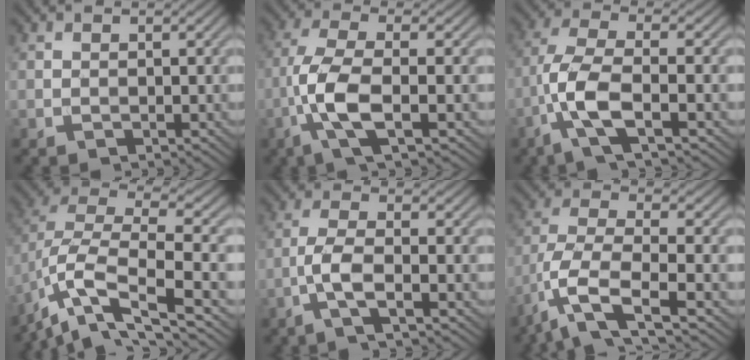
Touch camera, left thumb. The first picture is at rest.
{"total": 7.6, "force": [-2.3, 2.0, 7.0], "torque": [-0.152, 0.011, -0.058]}
{"total": 7.9, "force": [-3.1, 2.2, 7.0], "torque": [-0.154, 0.008, -0.078]}
{"total": 12.1, "force": [-5.9, 4.1, 9.8], "torque": [-0.206, 0.001, -0.101]}
{"total": 4.0, "force": [-1.7, 0.6, 3.6], "torque": [-0.079, 0.010, -0.048]}
{"total": 9.1, "force": [-4.9, 2.8, 7.1], "torque": [-0.156, -0.008, -0.106]}